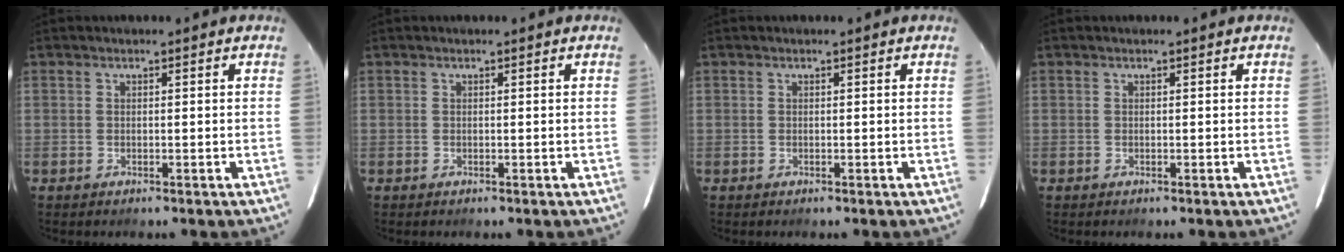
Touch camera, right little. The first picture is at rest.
{"total": 0.0}
{"total": 0.0}
{"total": 0.0}